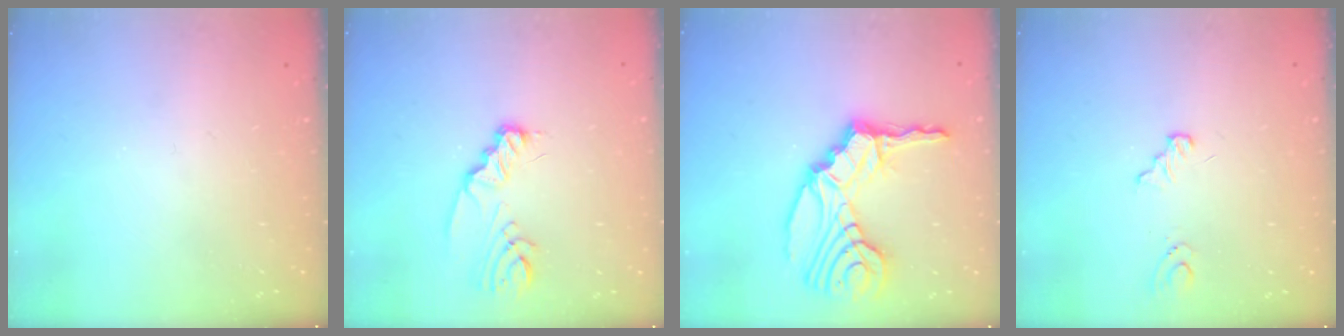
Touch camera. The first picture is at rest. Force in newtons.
{"total": 5.6, "press": 5.6, "slide": 0.5}
{"total": 16.8, "press": 16.2, "slide": 4.5}
{"total": 4.4, "press": 4.3, "slide": 1.1}